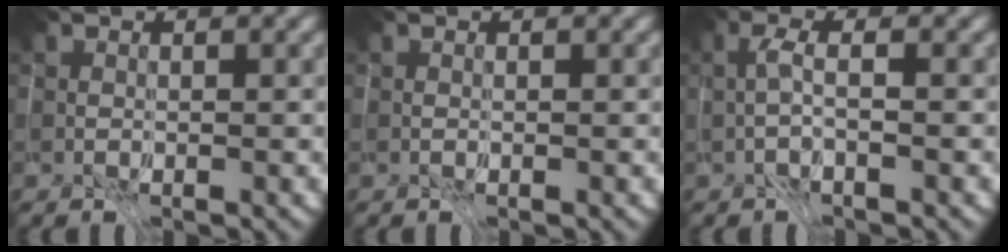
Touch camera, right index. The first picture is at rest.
{"total": 0.0}
{"total": 4.0, "force": [-2.8, -2.7, -0.5], "torque": [0.018, -0.020, -0.033]}